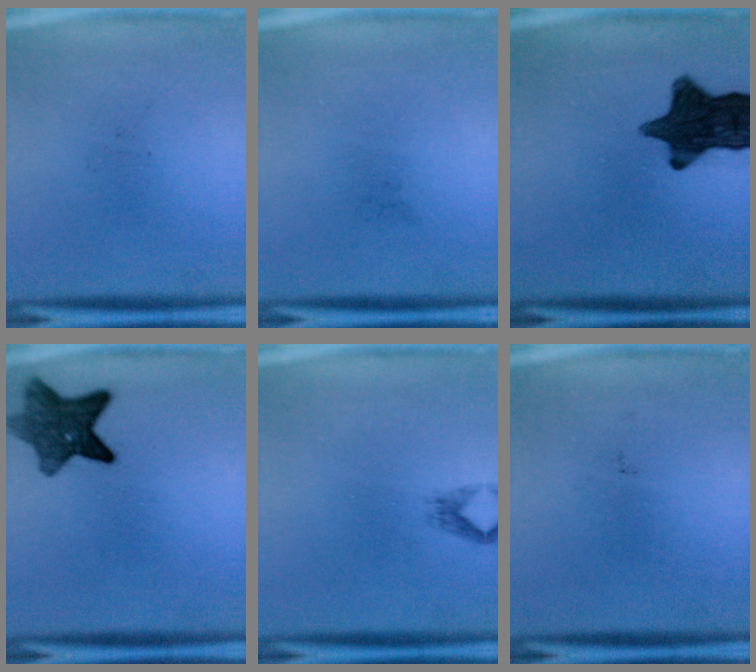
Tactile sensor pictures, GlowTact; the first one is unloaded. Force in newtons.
{"total": 0.0}
{"total": 13.8}
{"total": 8.6}
{"total": 1.1}
{"total": 0.0}